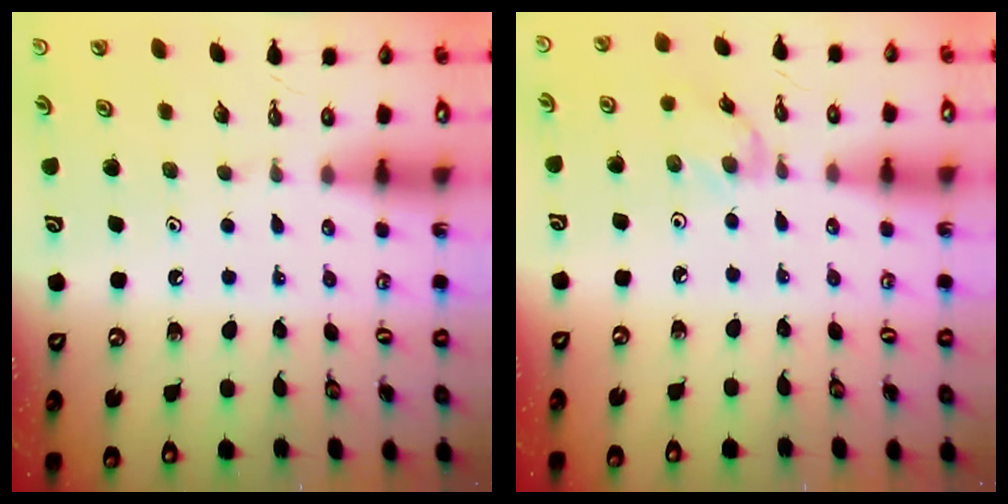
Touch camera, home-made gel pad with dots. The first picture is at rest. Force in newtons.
{"total": 2.0, "press": 2.0, "slide": 0.3}